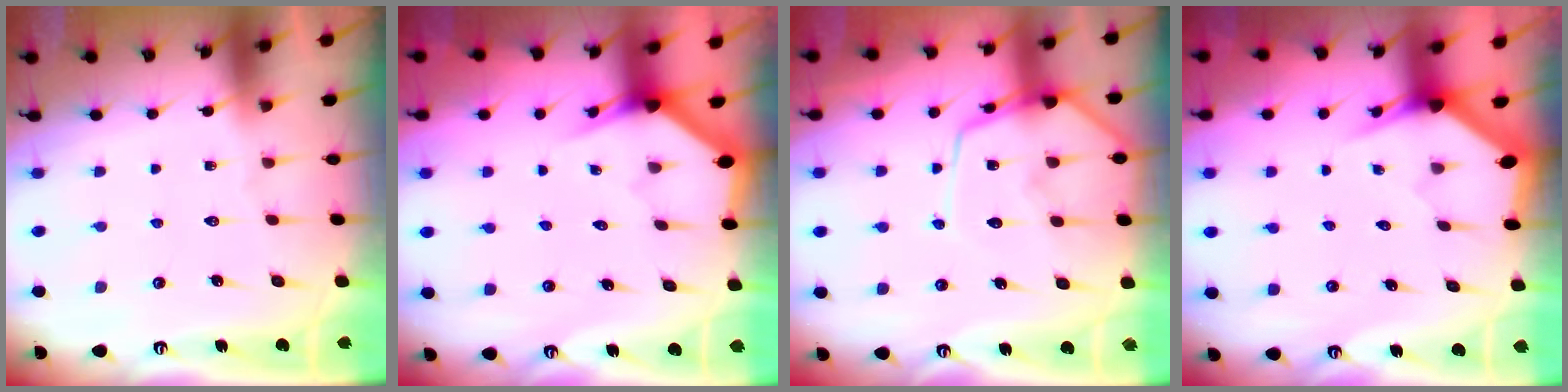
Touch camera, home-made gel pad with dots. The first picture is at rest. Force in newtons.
{"total": 3.0, "press": 3.0, "slide": 0.1}
{"total": 11.8, "press": 11.7, "slide": 1.2}
{"total": 3.1, "press": 3.1, "slide": 0.1}